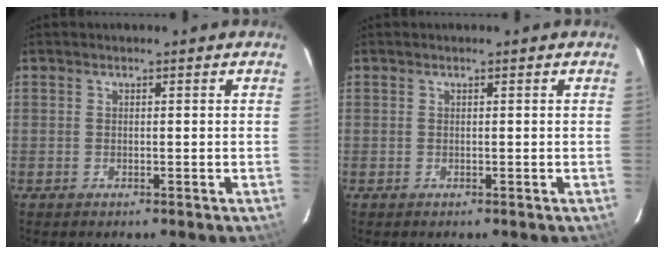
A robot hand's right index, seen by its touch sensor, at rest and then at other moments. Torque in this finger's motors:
{"motor_torque": [-0.03, 0.03, -0.03, 0.00]}